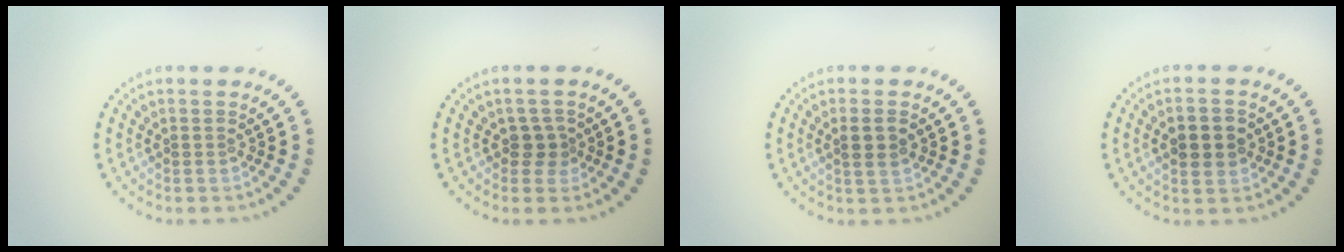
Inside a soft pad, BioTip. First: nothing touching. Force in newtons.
{"total": 1.6, "press": 1.3, "slide": 0.9}
{"total": 1.9, "press": 1.8, "slide": 0.6}
{"total": 3.7, "press": 3.7, "slide": 0.1}